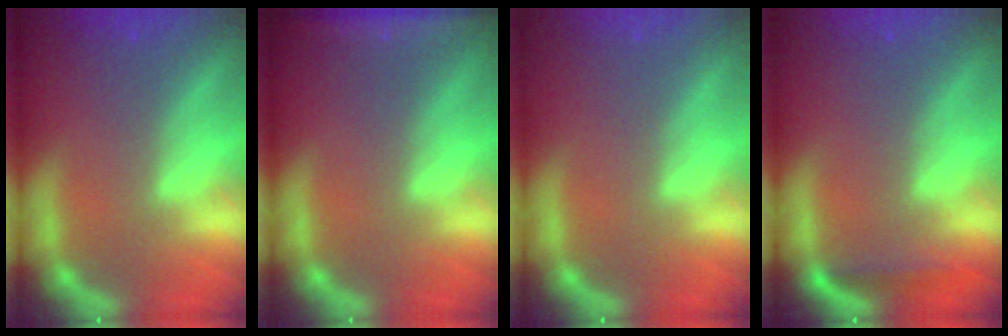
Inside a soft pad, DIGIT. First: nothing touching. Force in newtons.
{"total": 5.0}
{"total": 0.0}
{"total": 1.9}